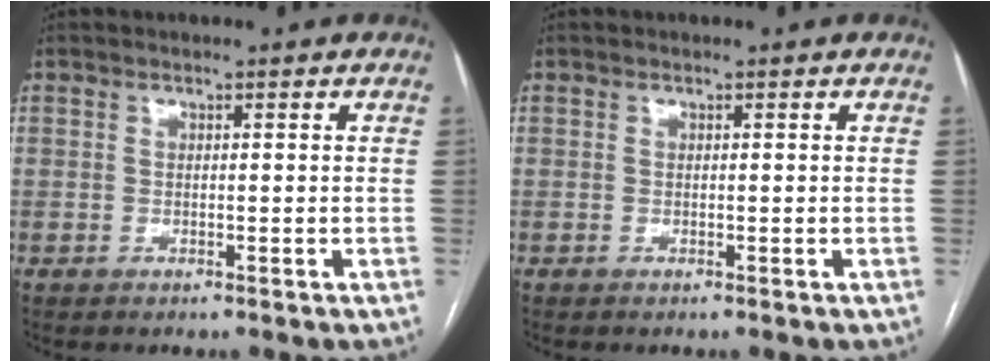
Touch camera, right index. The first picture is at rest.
{"total": 0.0}